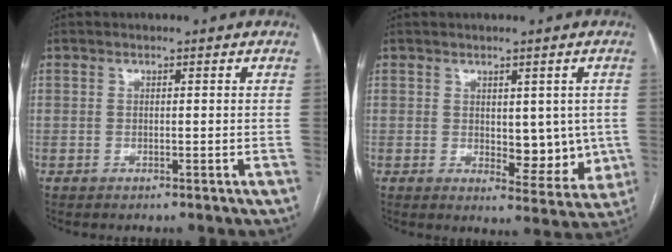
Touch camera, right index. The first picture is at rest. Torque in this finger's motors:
{"motor_torque": [0.49, 0.52, 0.12, 0.03]}